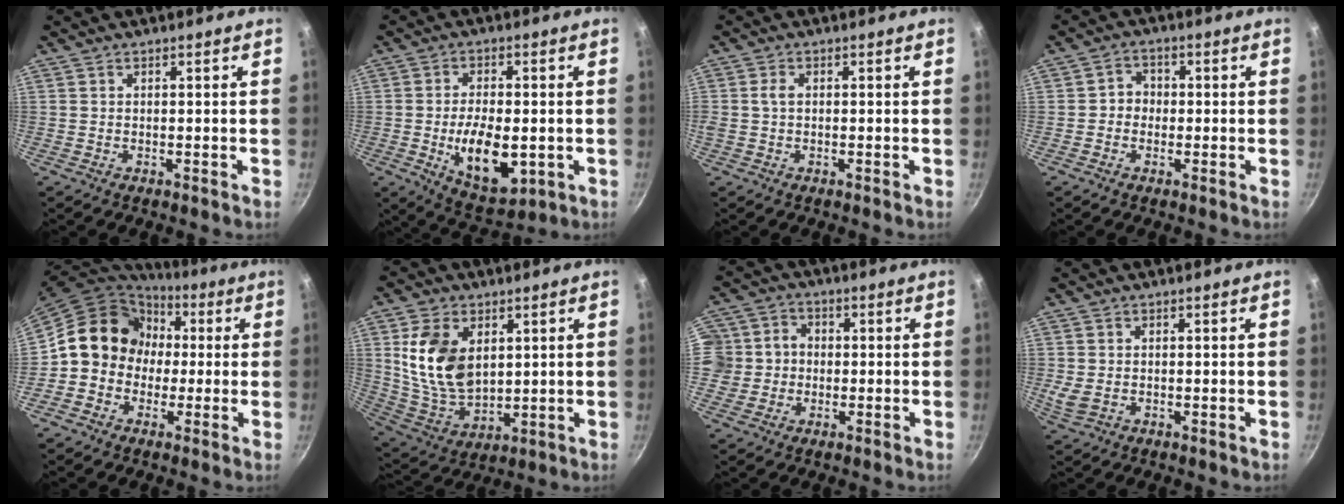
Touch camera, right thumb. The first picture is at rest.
{"total": 12.7, "force": [-2.2, 6.6, 10.6], "torque": [-0.157, -0.003, -0.021]}
{"total": 1.8, "force": [0.0, 1.3, 1.3], "torque": [-0.026, 0.004, -0.002]}
{"total": 3.3, "force": [-0.5, 3.0, 1.2], "torque": [0.004, 0.009, -0.016]}
{"total": 13.8, "force": [0.7, 12.3, 6.2], "torque": [-0.059, 0.034, -0.007]}
{"total": 14.8, "force": [3.8, 9.8, 10.5], "torque": [-0.179, -0.030, 0.085]}
{"total": 8.3, "force": [-0.4, 7.9, 2.7], "torque": [-0.017, 0.012, -0.024]}
{"total": 3.0, "force": [0.2, 2.1, 2.1], "torque": [-0.041, -0.003, 0.010]}